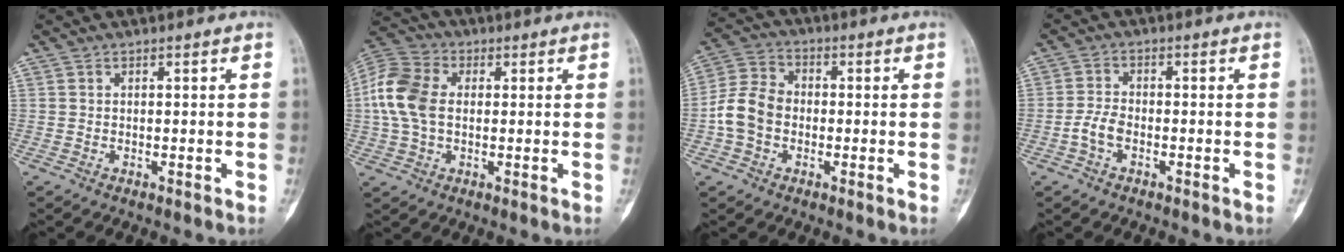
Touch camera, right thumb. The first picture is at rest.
{"total": 11.6, "force": [0.7, 8.0, 8.4], "torque": [-0.177, 0.022, 0.005]}
{"total": 8.9, "force": [-1.6, 6.9, 5.4], "torque": [-0.100, 0.030, -0.041]}
{"total": 3.7, "force": [-1.5, 2.2, 2.6], "torque": [-0.049, 0.014, -0.035]}